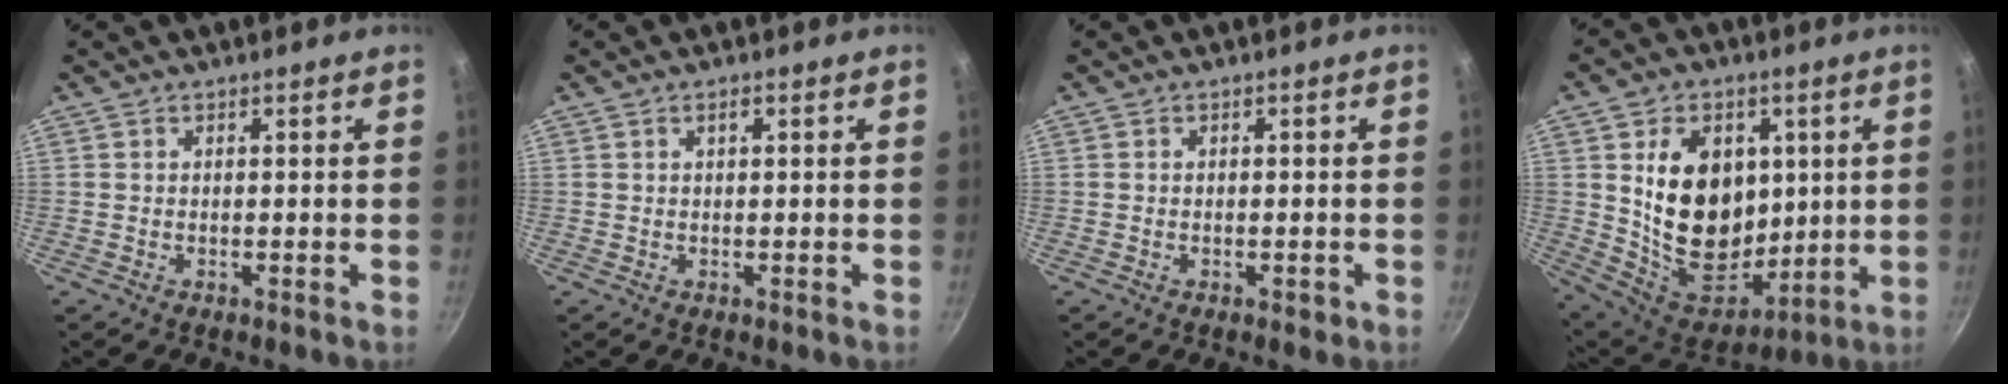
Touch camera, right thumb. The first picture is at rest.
{"total": 1.0, "force": [0.4, 0.3, 0.8], "torque": [-0.016, 0.006, 0.007]}
{"total": 1.2, "force": [-0.6, 0.7, 0.7], "torque": [-0.012, 0.004, -0.007]}
{"total": 20.5, "force": [3.6, 15.2, 13.2], "torque": [-0.181, -0.030, 0.079]}